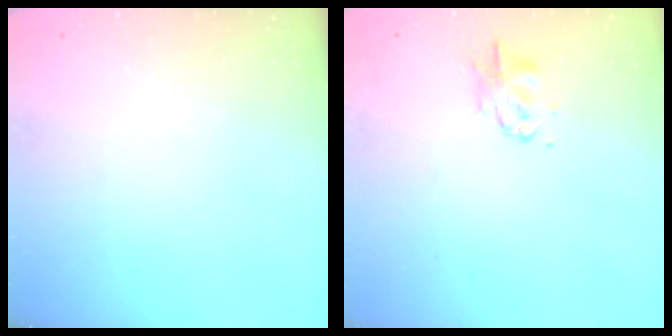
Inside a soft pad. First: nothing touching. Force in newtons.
{"total": 2.4, "press": 2.4, "slide": 0.3}